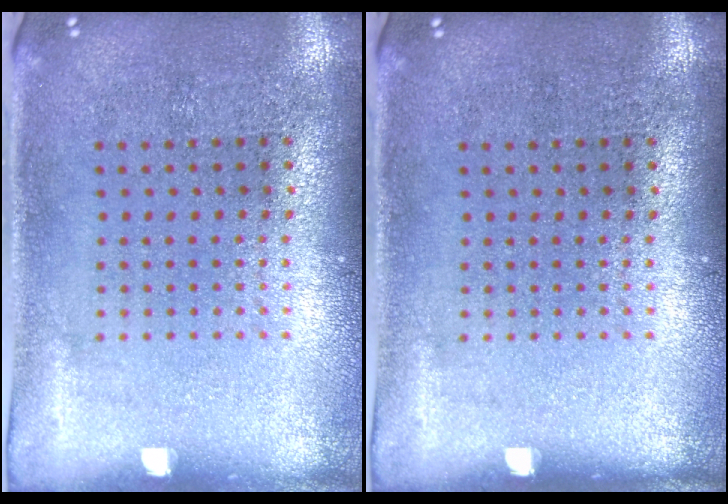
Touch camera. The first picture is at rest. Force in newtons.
{"total": 0.0}